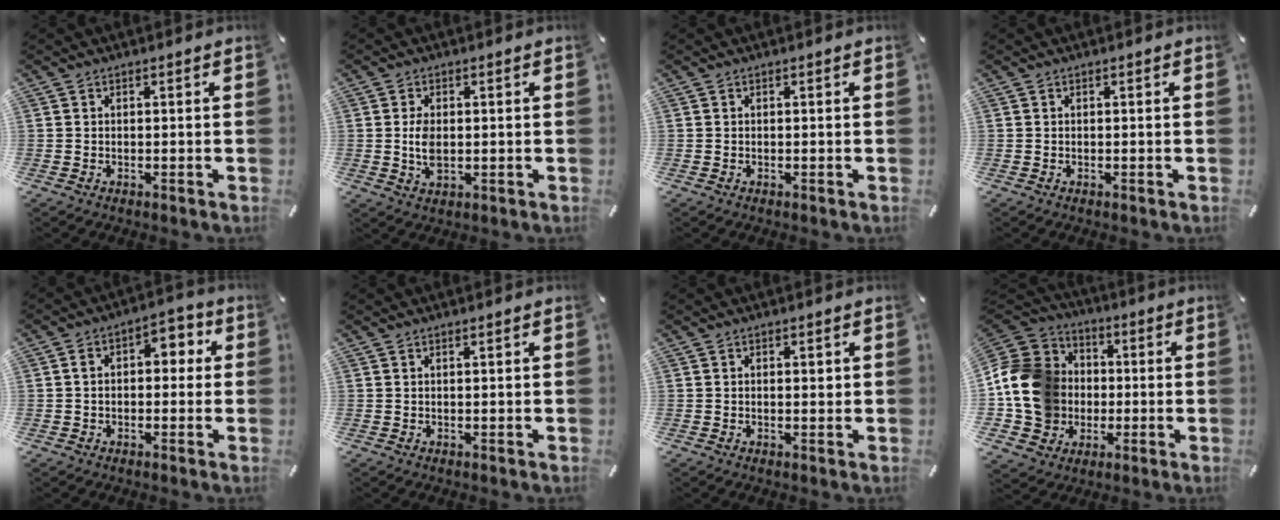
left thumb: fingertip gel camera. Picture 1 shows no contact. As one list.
[{"total": 4.5, "force": [0.0, 2.7, 3.5], "torque": [-0.093, -0.003, -0.005]}, {"total": 0.0}, {"total": 0.0}, {"total": 5.7, "force": [0.1, 4.2, 3.9], "torque": [-0.049, 0.007, -0.007]}, {"total": 0.6, "force": [0.3, -0.1, 0.5], "torque": [-0.007, -0.001, 0.006]}, {"total": 1.0, "force": [0.3, 0.5, 0.8], "torque": [-0.016, 0.002, 0.004]}, {"total": 16.6, "force": [-1.9, 15.0, 6.8], "torque": [-0.142, 0.022, -0.030]}]